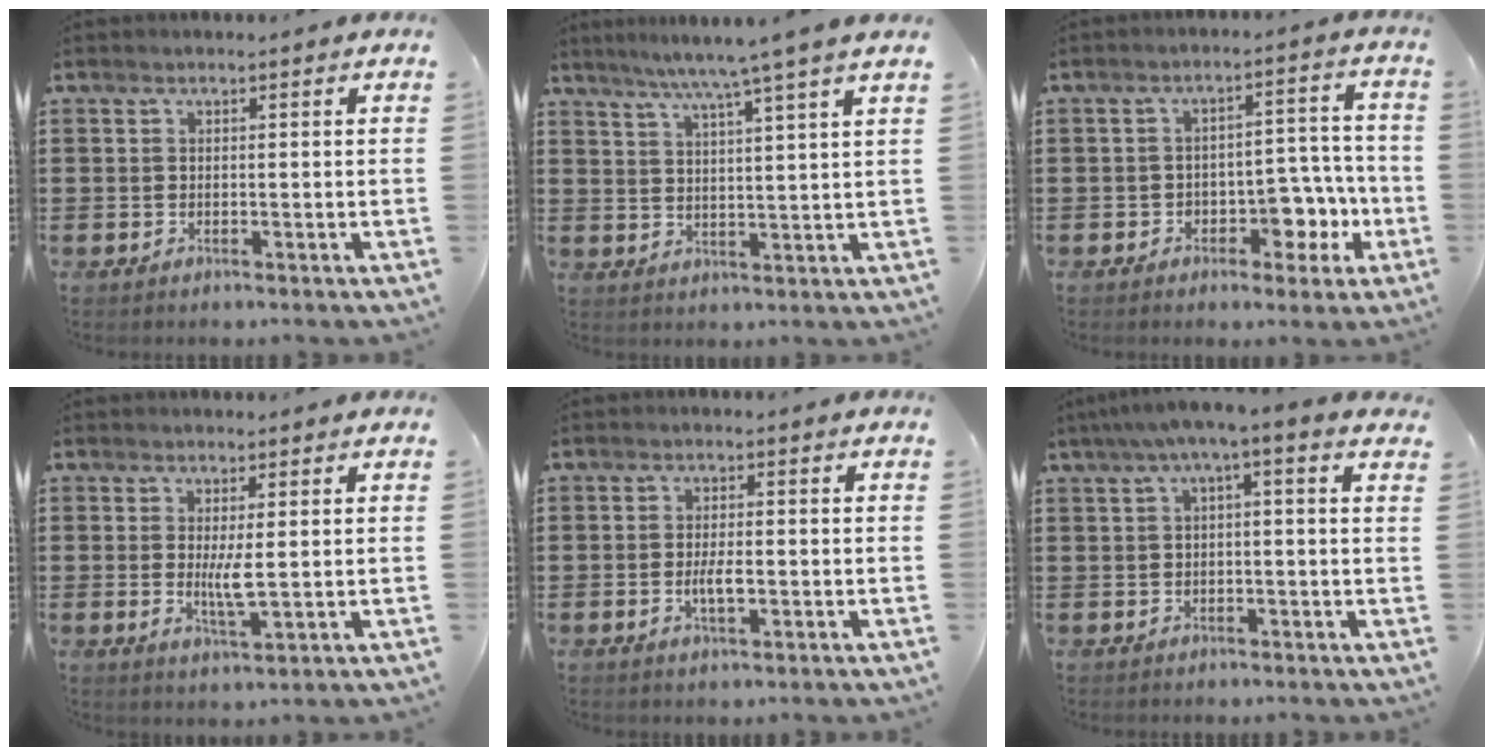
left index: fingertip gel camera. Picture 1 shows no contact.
{"total": 5.9, "force": [4.8, -1.5, 3.2], "torque": [-0.074, -0.021, 0.079]}
{"total": 6.4, "force": [-3.0, 4.1, 3.9], "torque": [-0.052, 0.014, -0.058]}
{"total": 3.7, "force": [0.4, 0.4, 3.6], "torque": [-0.069, -0.003, 0.006]}
{"total": 3.1, "force": [-0.7, 1.0, 2.9], "torque": [-0.058, -0.001, -0.015]}
{"total": 2.6, "force": [-0.2, 0.0, 2.6], "torque": [-0.048, -0.001, -0.008]}